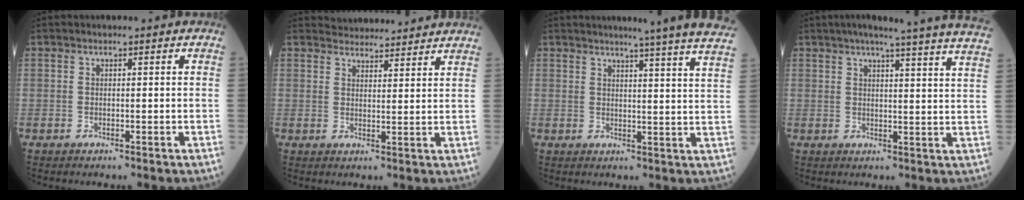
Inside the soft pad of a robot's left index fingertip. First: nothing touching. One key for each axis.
{"total": 8.5, "fx": 8.3, "fy": 0.8, "fz": 1.4, "tx": -0.020, "ty": 0.017, "tz": 0.103}
{"total": 16.8, "fx": 15.1, "fy": -2.0, "fz": 7.1, "tx": -0.101, "ty": -0.070, "tz": 0.161}
{"total": 23.8, "fx": 21.1, "fy": -0.6, "fz": 10.8, "tx": -0.157, "ty": -0.038, "tz": 0.245}